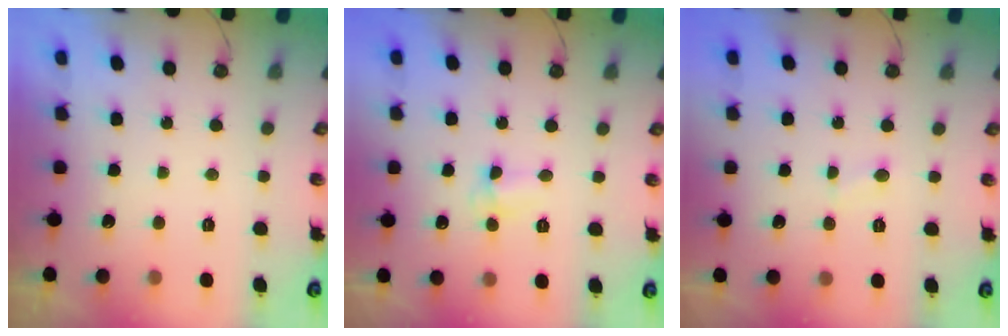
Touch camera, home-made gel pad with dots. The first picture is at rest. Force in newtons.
{"total": 3.3, "press": 3.3, "slide": 0.6}
{"total": 1.7, "press": 1.6, "slide": 0.6}